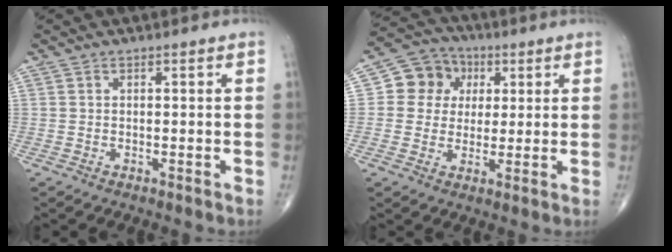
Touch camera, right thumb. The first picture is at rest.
{"total": 9.1, "force": [2.0, 8.2, 3.6], "torque": [-0.021, 0.004, 0.024]}